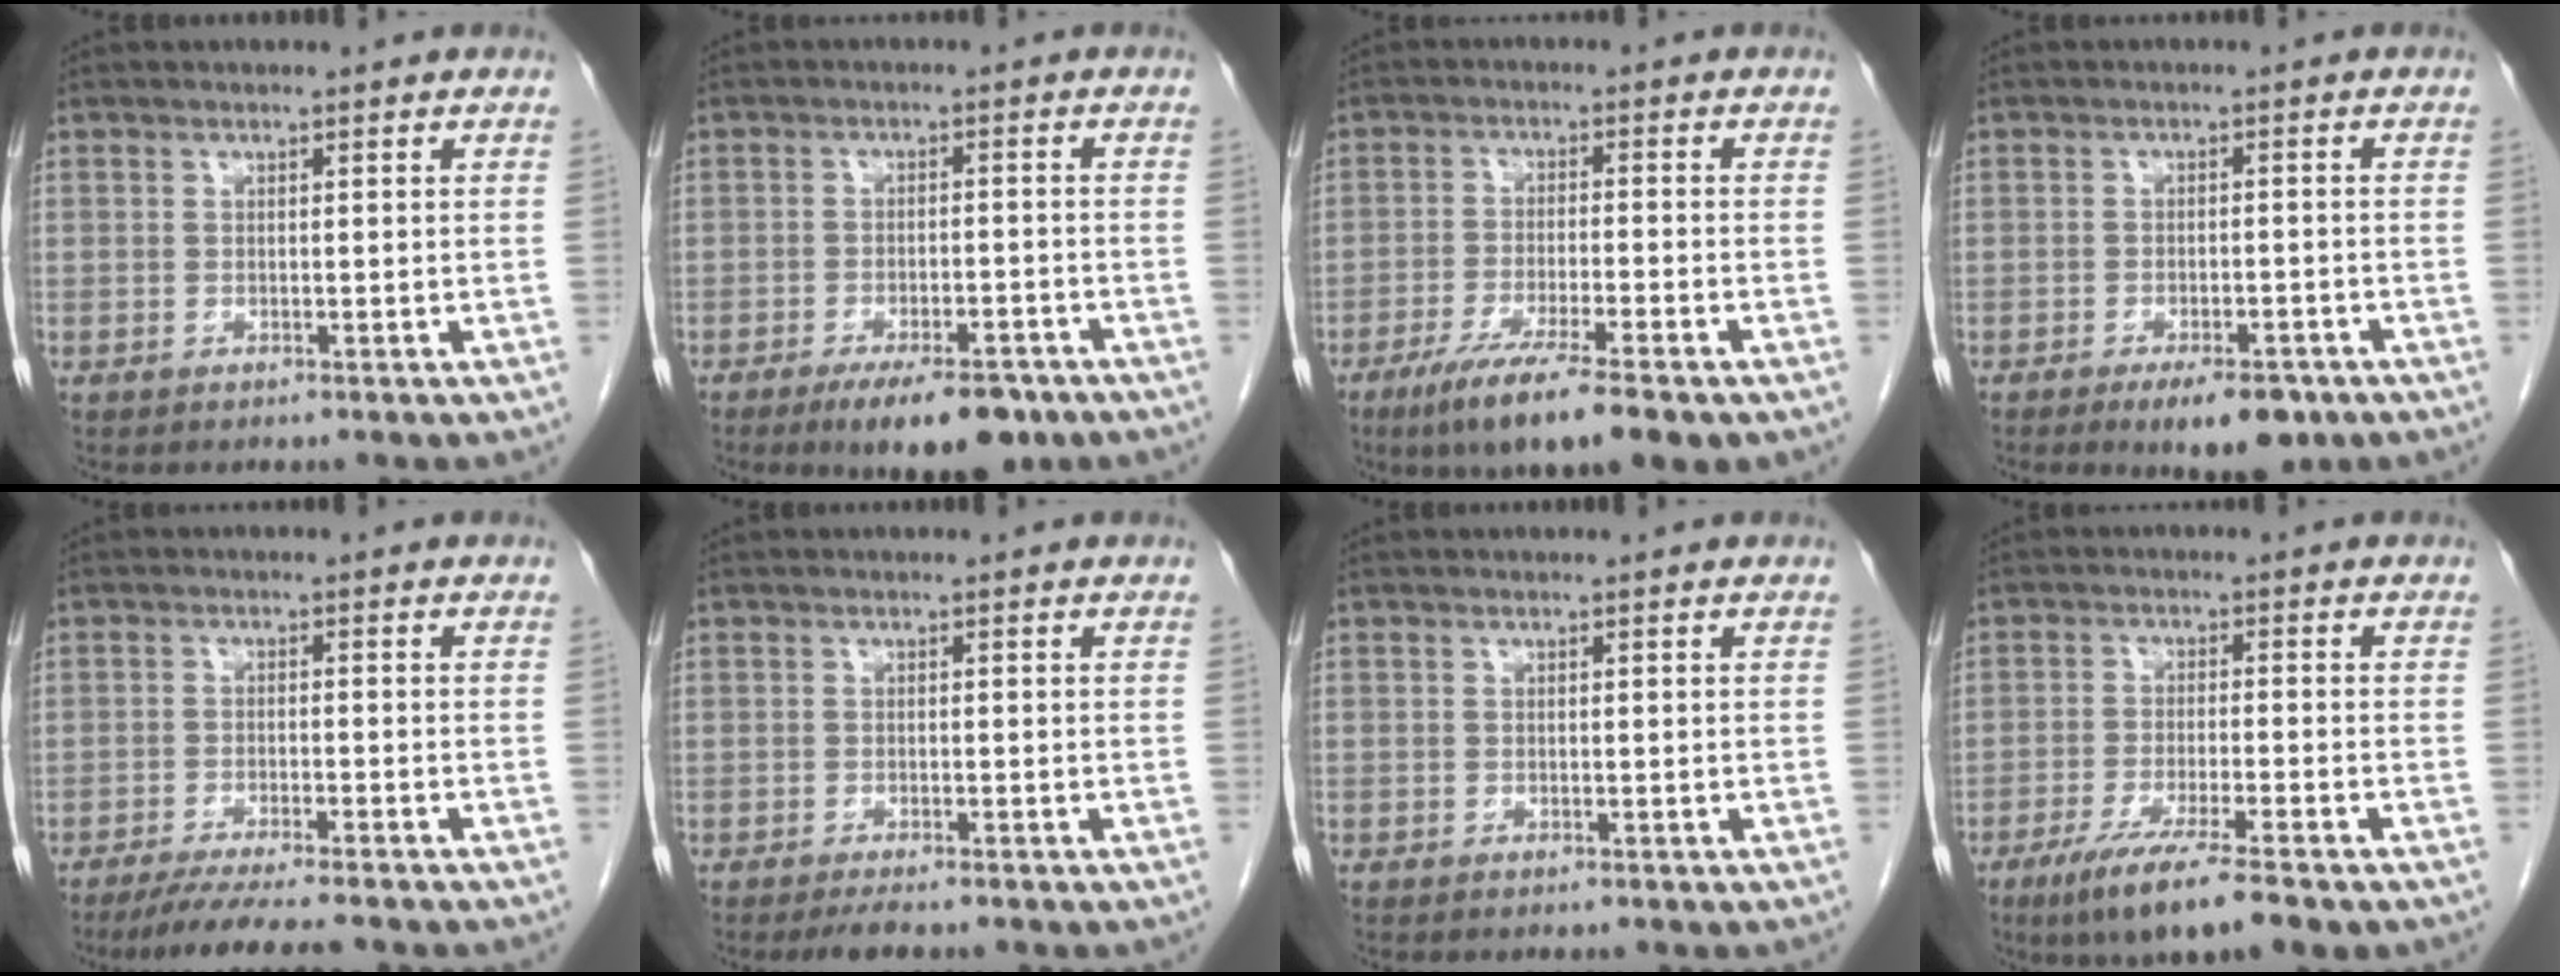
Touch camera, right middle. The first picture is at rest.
{"total": 9.4, "force": [-6.6, 3.0, 5.9], "torque": [-0.082, -0.005, -0.097]}
{"total": 11.5, "force": [-7.6, 1.4, 8.5], "torque": [-0.139, -0.026, -0.118]}
{"total": 6.9, "force": [-4.5, 2.5, 4.7], "torque": [-0.062, -0.005, -0.059]}
{"total": 9.1, "force": [-7.8, 0.2, 4.6], "torque": [-0.063, -0.022, -0.121]}
{"total": 2.3, "force": [-1.9, 0.4, 1.3], "torque": [-0.021, -0.005, -0.029]}
{"total": 0.0}
{"total": 9.8, "force": [-6.6, 0.7, 7.2], "torque": [-0.122, -0.024, -0.103]}